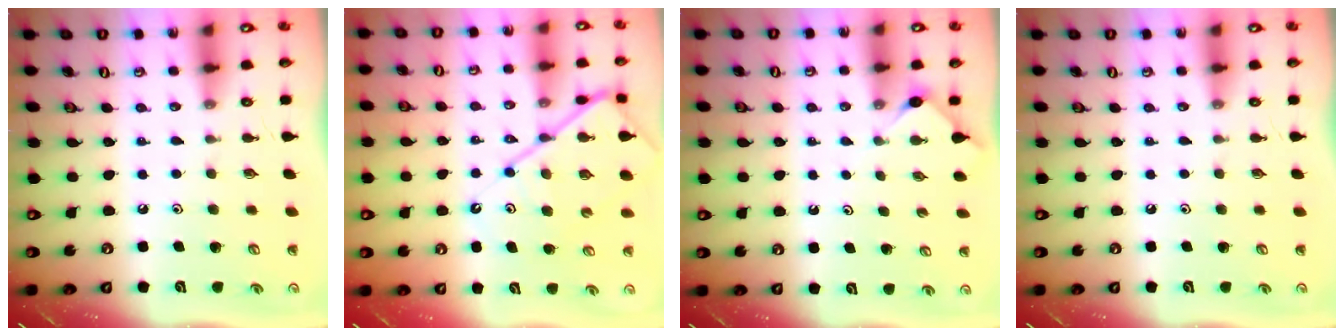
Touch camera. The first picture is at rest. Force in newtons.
{"total": 13.3, "press": 13.3, "slide": 1.3}
{"total": 3.0, "press": 2.9, "slide": 0.4}
{"total": 0.0}